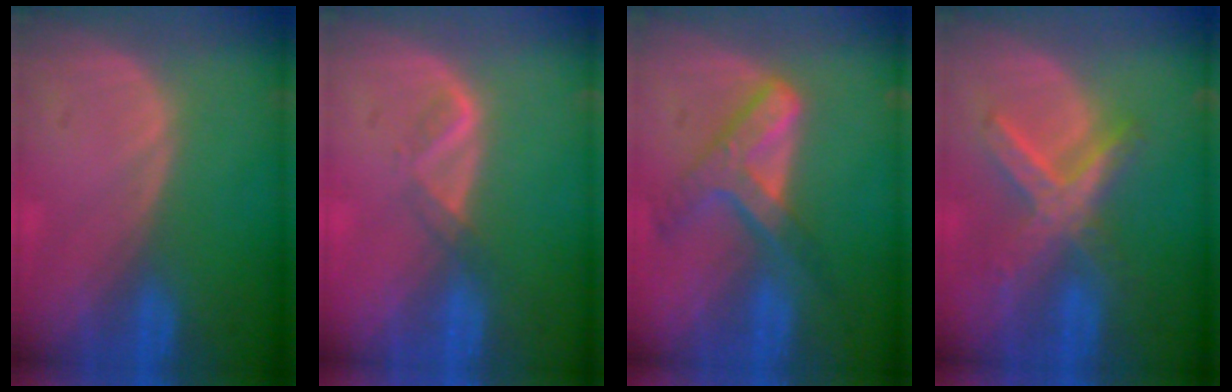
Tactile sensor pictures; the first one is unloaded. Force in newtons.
{"total": 2.1, "press": 2.0, "slide": 0.6}
{"total": 7.2, "press": 6.1, "slide": 3.9}
{"total": 7.2, "press": 6.3, "slide": 3.5}